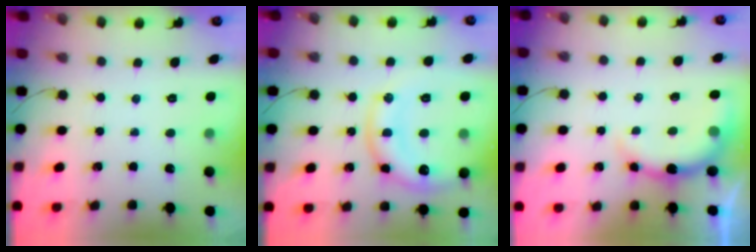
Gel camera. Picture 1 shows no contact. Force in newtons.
{"total": 14.7, "press": 14.6, "slide": 1.5}
{"total": 7.2, "press": 7.1, "slide": 1.3}